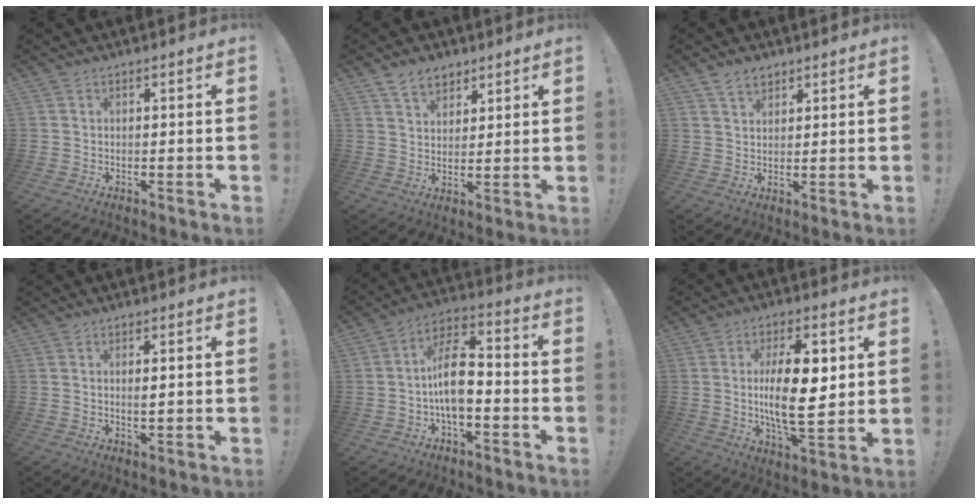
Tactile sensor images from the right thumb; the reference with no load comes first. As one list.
[{"total": 7.5, "force": [5.1, 4.8, 2.7], "torque": [-0.047, -0.022, 0.098]}, {"total": 4.3, "force": [3.0, 2.6, 1.7], "torque": [-0.025, -0.012, 0.055]}, {"total": 1.7, "force": [0.3, 0.3, 1.7], "torque": [-0.023, -0.006, 0.002]}, {"total": 12.8, "force": [-2.2, 7.1, 10.4], "torque": [-0.191, 0.018, -0.042]}, {"total": 16.4, "force": [1.7, 6.3, 15.0], "torque": [-0.256, -0.013, 0.014]}]